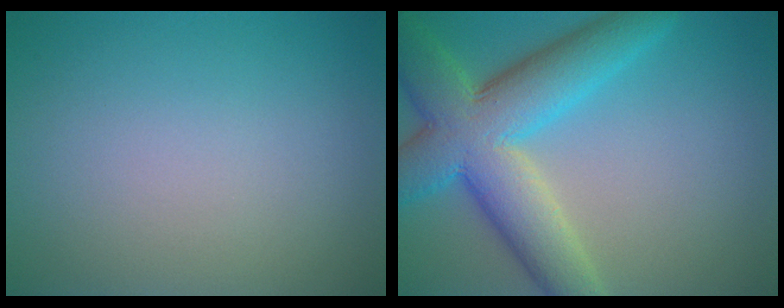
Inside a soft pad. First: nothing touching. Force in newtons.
{"total": 10.0, "press": 10.0, "slide": 0.6}